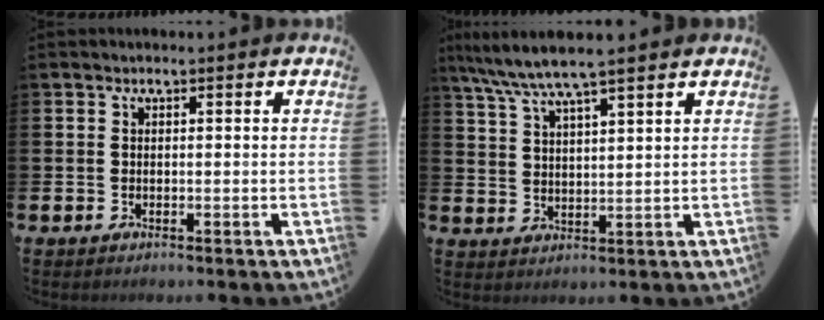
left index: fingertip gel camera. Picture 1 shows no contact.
{"total": 6.2, "force": [5.5, 0.2, 2.8], "torque": [-0.076, -0.020, 0.098]}